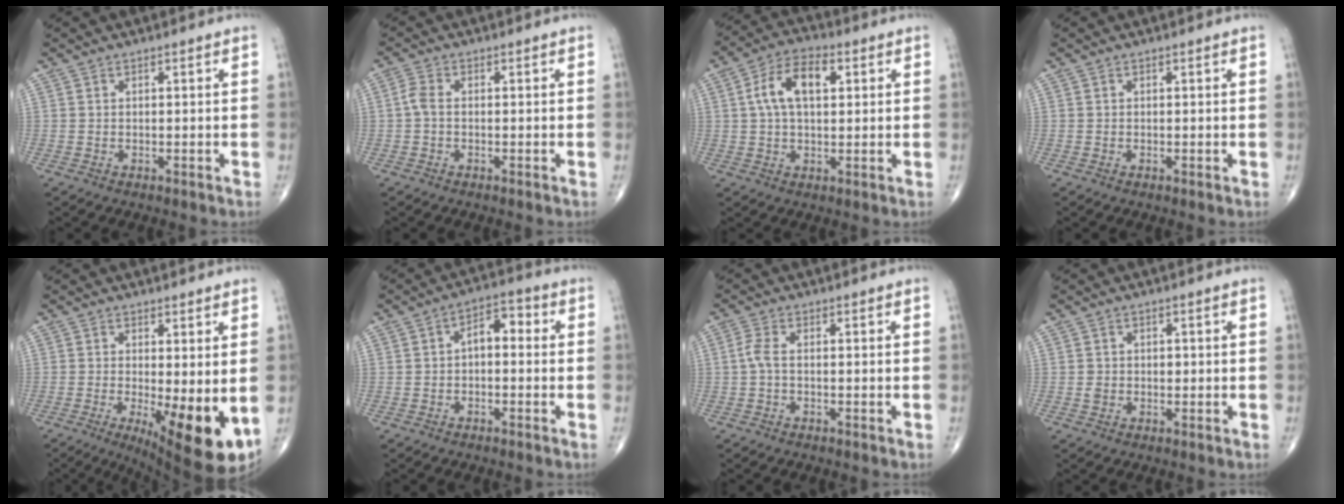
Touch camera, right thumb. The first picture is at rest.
{"total": 2.4, "force": [-0.3, 1.3, 1.9], "torque": [-0.044, 0.003, -0.014]}
{"total": 9.6, "force": [2.3, 5.2, 7.8], "torque": [-0.139, 0.019, 0.035]}
{"total": 0.0}
{"total": 12.0, "force": [-2.3, 3.6, 11.2], "torque": [-0.159, -0.027, -0.024]}
{"total": 5.4, "force": [-0.1, 3.2, 4.3], "torque": [-0.049, 0.027, -0.014]}
{"total": 2.4, "force": [-0.4, 0.8, 2.2], "torque": [-0.057, 0.003, -0.012]}
{"total": 1.8, "force": [-0.1, 1.6, 0.9], "torque": [-0.007, 0.006, 0.000]}